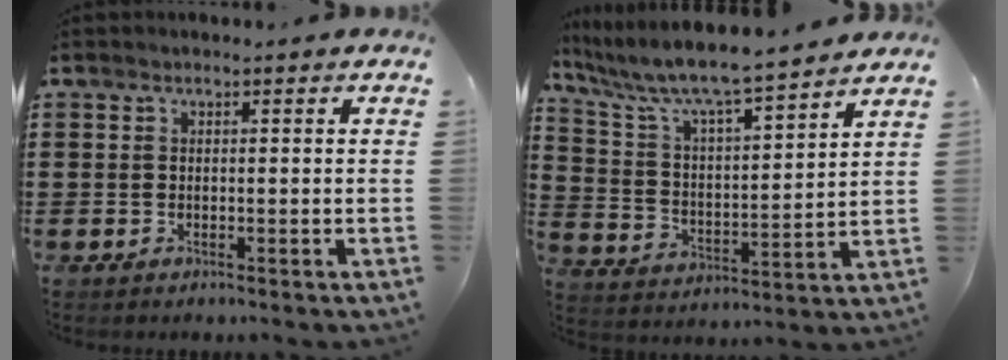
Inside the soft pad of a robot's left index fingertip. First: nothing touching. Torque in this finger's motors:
{"motor_torque": [1.33, -0.81, 0.37, 0.21]}